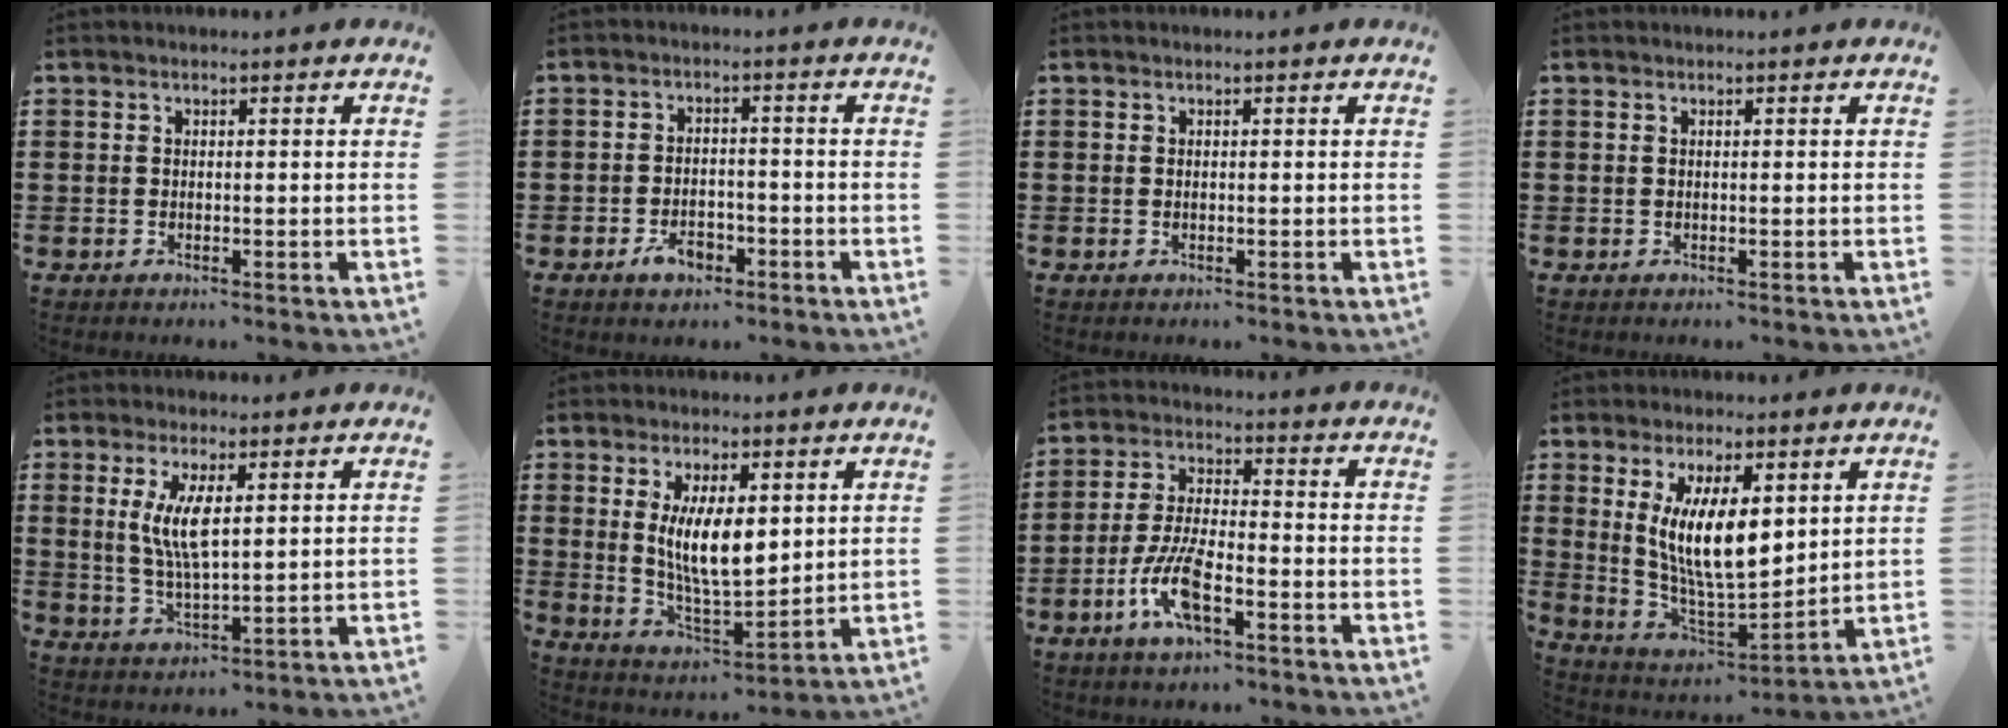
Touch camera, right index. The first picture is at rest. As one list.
[{"total": 3.6, "force": [-2.0, 2.1, 2.0], "torque": [-0.041, 0.003, -0.039]}, {"total": 0.0}, {"total": 0.0}, {"total": 6.6, "force": [1.7, 1.9, 6.0], "torque": [-0.129, 0.000, 0.027]}, {"total": 8.9, "force": [1.9, 3.4, 7.9], "torque": [-0.154, 0.001, 0.031]}, {"total": 8.5, "force": [-3.9, 2.8, 7.1], "torque": [-0.160, -0.008, -0.073]}, {"total": 10.3, "force": [3.0, 3.9, 9.0], "torque": [-0.198, -0.010, 0.049]}]